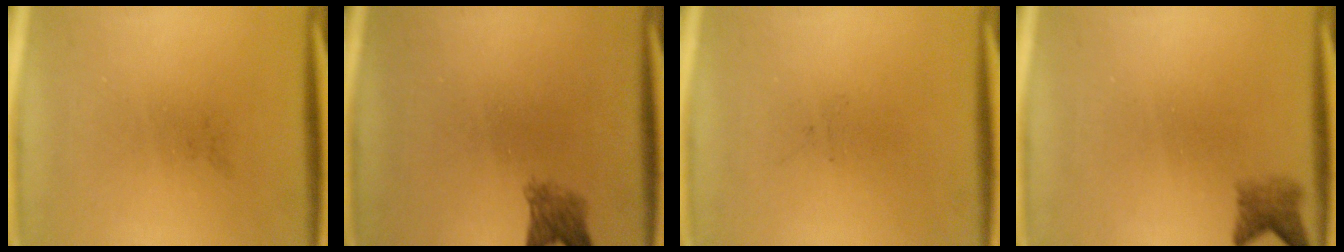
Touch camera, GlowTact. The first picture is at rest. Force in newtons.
{"total": 2.9}
{"total": 0.0}
{"total": 2.4}